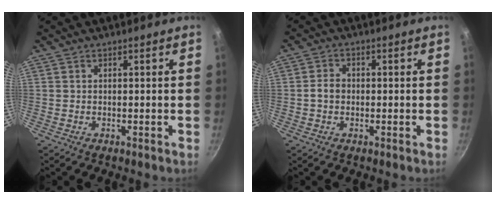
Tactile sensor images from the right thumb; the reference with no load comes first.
{"total": 2.9, "force": [-0.4, 2.3, 1.8], "torque": [-0.028, 0.010, -0.011]}